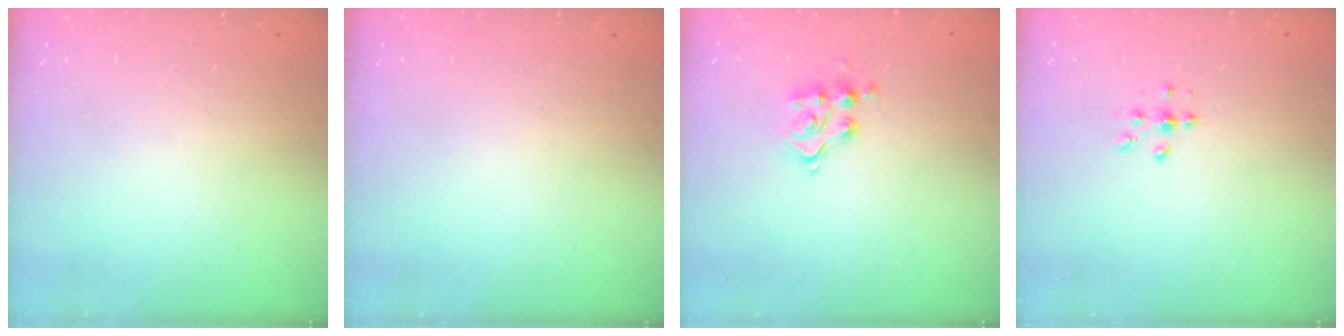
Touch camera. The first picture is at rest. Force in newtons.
{"total": 0.0}
{"total": 8.1, "press": 8.0, "slide": 0.6}
{"total": 5.5, "press": 5.4, "slide": 1.1}